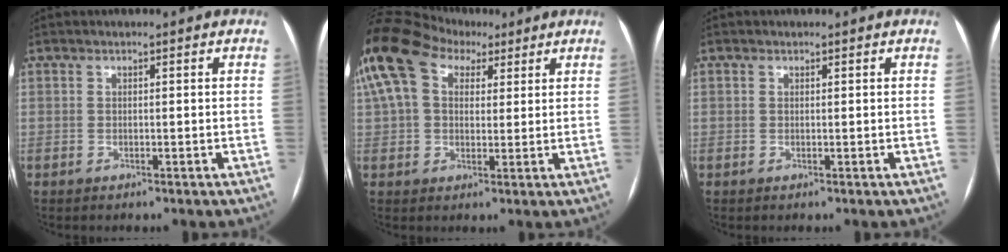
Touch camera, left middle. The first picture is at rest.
{"total": 13.0, "force": [6.3, 7.9, 8.2], "torque": [-0.198, 0.066, 0.117]}
{"total": 1.0, "force": [-0.3, -0.5, -0.8], "torque": [0.012, -0.007, -0.005]}